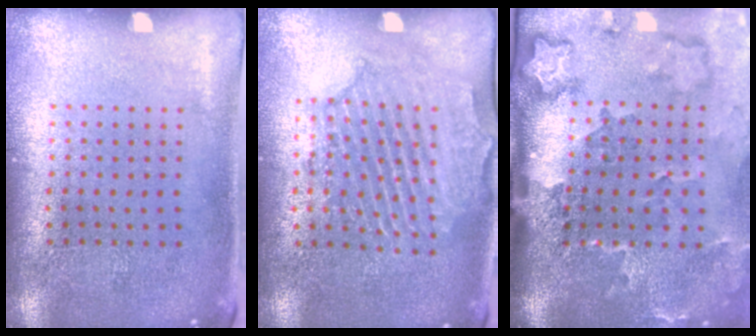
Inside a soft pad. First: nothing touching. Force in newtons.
{"total": 2.0, "press": 1.9, "slide": 0.5}
{"total": 3.5, "press": 2.3, "slide": 2.6}